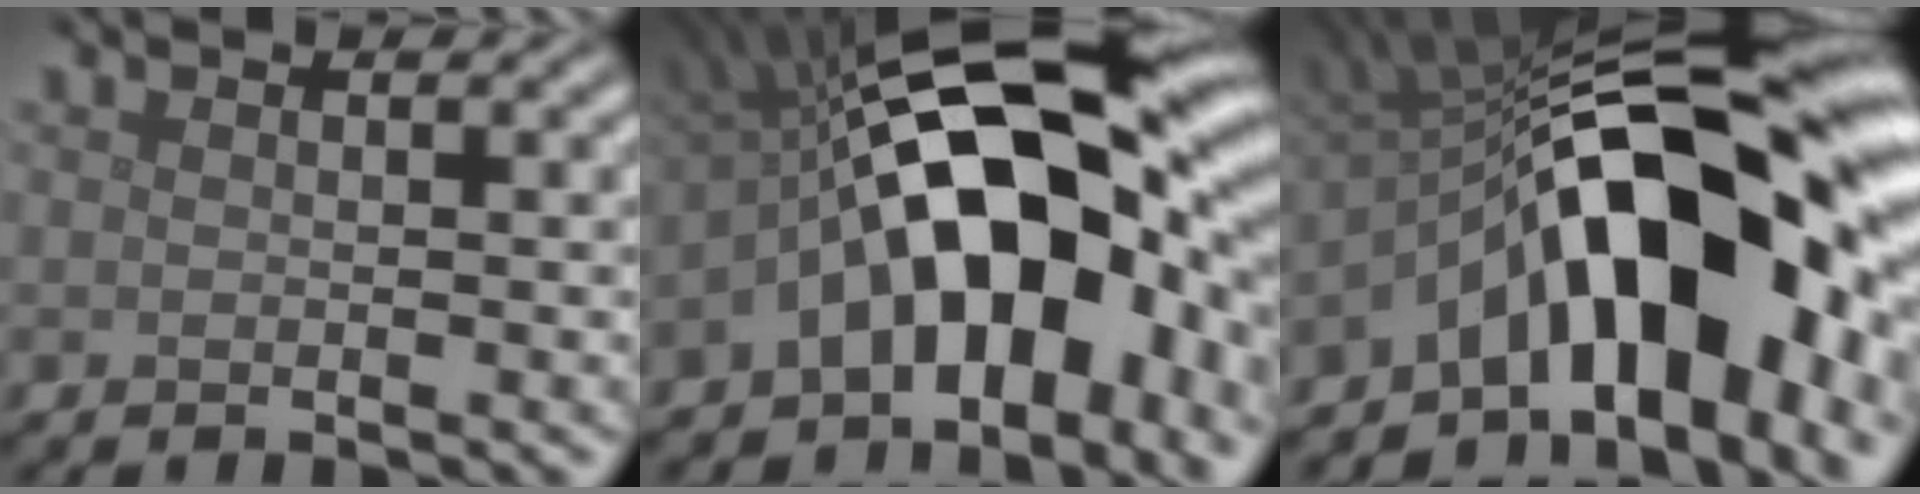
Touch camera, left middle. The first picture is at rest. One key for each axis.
{"total": 16.4, "fx": -2.1, "fy": 8.6, "fz": 13.8, "tx": -0.184, "ty": 0.034, "tz": -0.051}
{"total": 16.3, "fx": -4.0, "fy": 7.7, "fz": 13.8, "tx": -0.160, "ty": 0.033, "tz": -0.081}